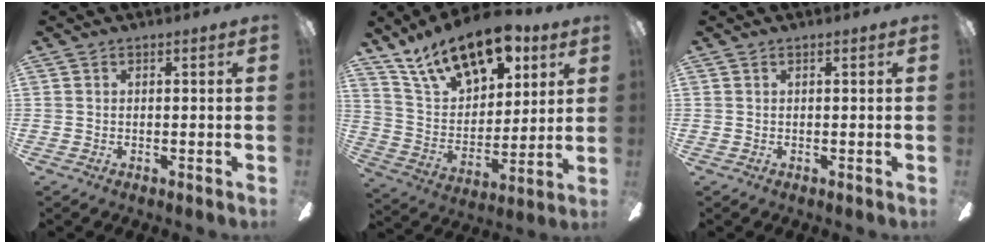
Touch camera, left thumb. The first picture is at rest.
{"total": 19.1, "force": [12.6, 9.5, 10.6], "torque": [-0.179, -0.061, 0.225]}
{"total": 0.0}